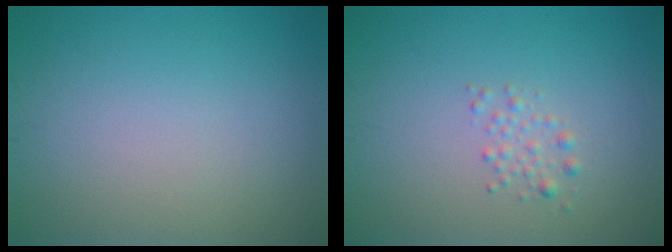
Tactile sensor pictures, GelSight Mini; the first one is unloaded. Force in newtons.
{"total": 1.2, "press": 1.2, "slide": 0.0}